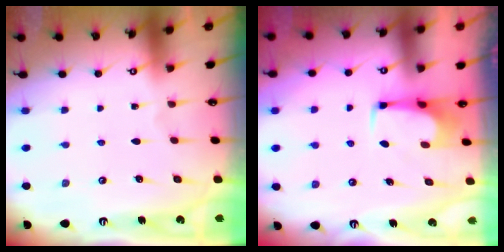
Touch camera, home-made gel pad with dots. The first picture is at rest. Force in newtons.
{"total": 0.0}